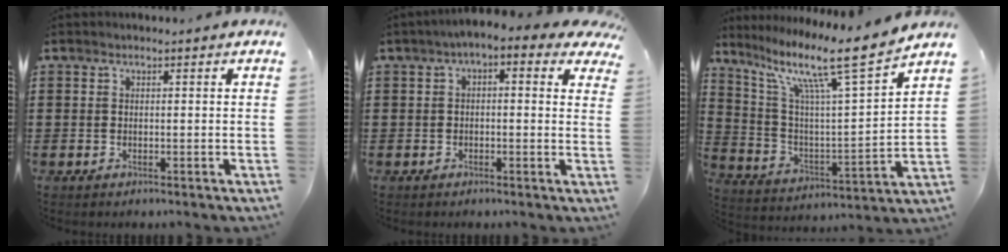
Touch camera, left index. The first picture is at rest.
{"total": 2.5, "force": [-0.1, 1.0, 2.3], "torque": [-0.046, 0.006, -0.008]}
{"total": 12.9, "force": [9.2, 0.9, 8.9], "torque": [-0.188, -0.057, 0.140]}